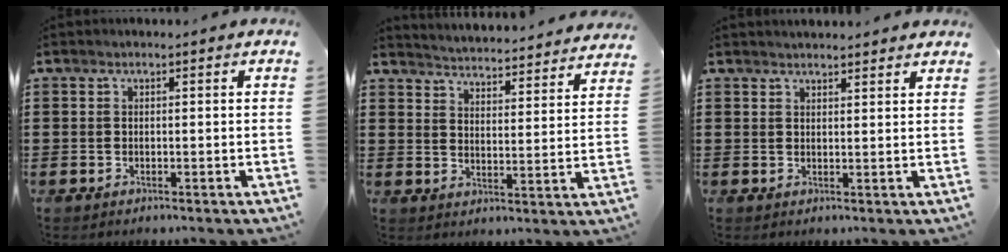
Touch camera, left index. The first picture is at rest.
{"total": 3.8, "force": [3.7, -0.9, -0.2], "torque": [-0.018, -0.038, 0.058]}
{"total": 1.7, "force": [1.7, 0.0, -0.1], "torque": [-0.003, 0.002, 0.033]}